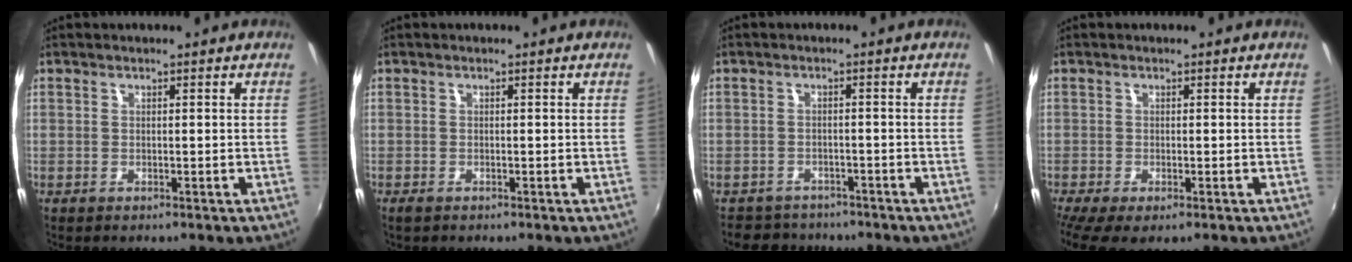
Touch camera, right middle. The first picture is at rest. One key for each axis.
{"total": 1.0, "fx": -0.8, "fy": 0.4, "fz": 0.5, "tx": -0.011, "ty": -0.005, "tz": -0.015}
{"total": 6.3, "fx": -5.6, "fy": 2.8, "fz": 0.9, "tx": -0.033, "ty": 0.000, "tz": -0.088}
{"total": 3.6, "fx": -2.2, "fy": 0.9, "fz": 2.7, "tx": -0.054, "ty": -0.019, "tz": -0.033}